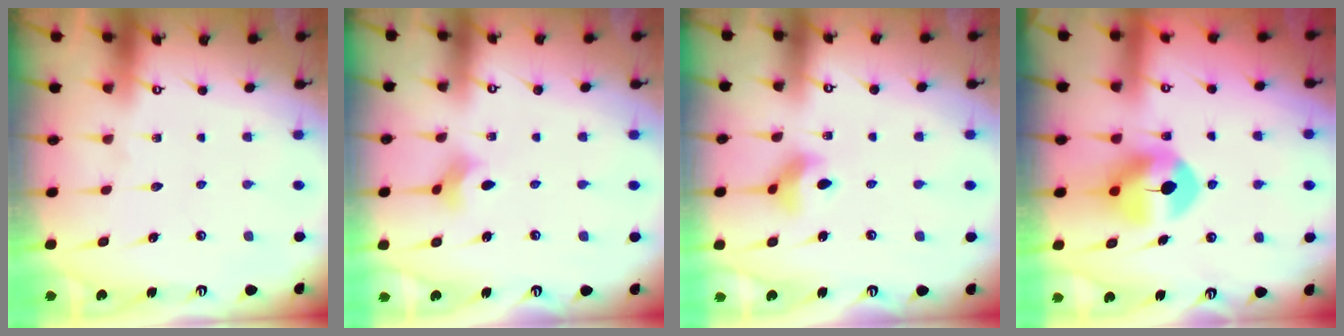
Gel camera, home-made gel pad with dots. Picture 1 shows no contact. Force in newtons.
{"total": 2.8, "press": 2.8, "slide": 0.7}
{"total": 5.7, "press": 5.6, "slide": 0.7}
{"total": 8.7, "press": 8.6, "slide": 1.5}